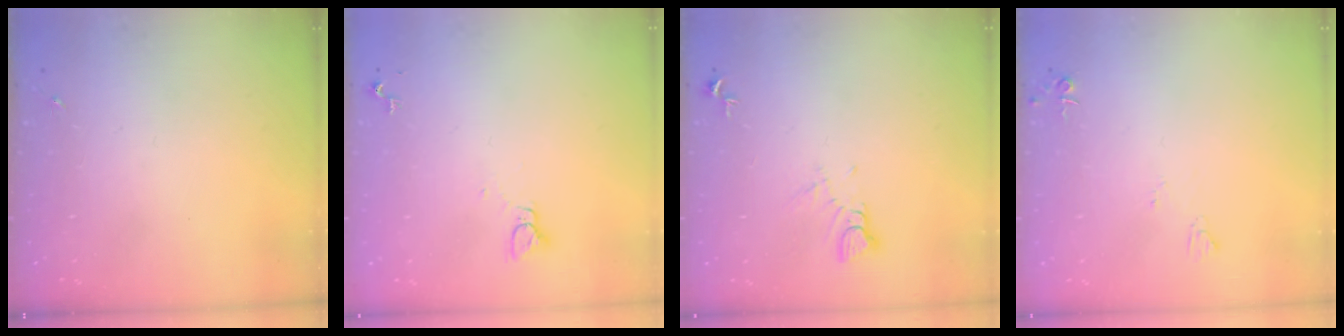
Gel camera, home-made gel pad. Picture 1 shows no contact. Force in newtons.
{"total": 2.2, "press": 2.2, "slide": 0.1}
{"total": 3.5, "press": 3.5, "slide": 0.3}
{"total": 4.6, "press": 4.6, "slide": 0.7}